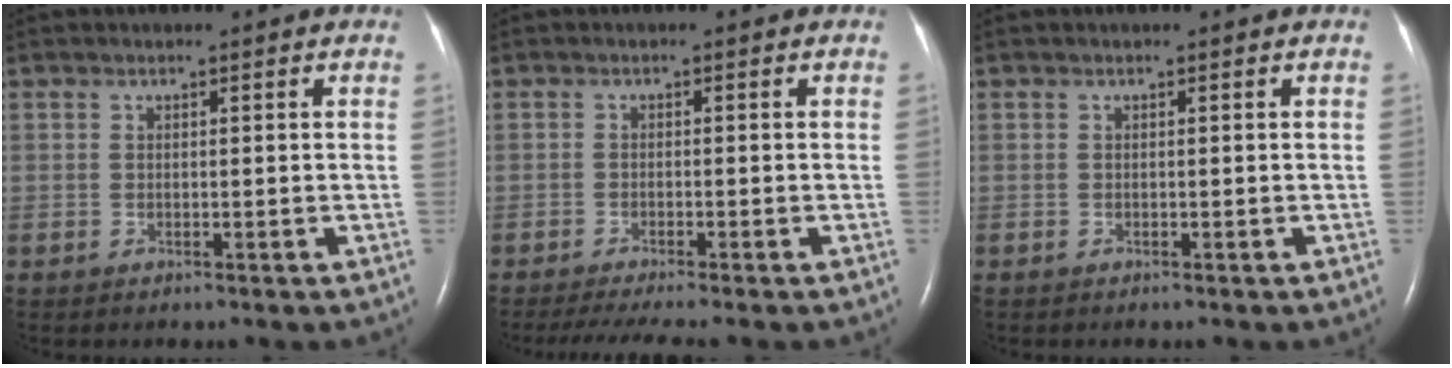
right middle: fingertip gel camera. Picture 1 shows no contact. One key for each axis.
{"total": 5.6, "fx": -4.7, "fy": -0.4, "fz": 3.1, "tx": -0.048, "ty": -0.015, "tz": -0.076}
{"total": 0.0}